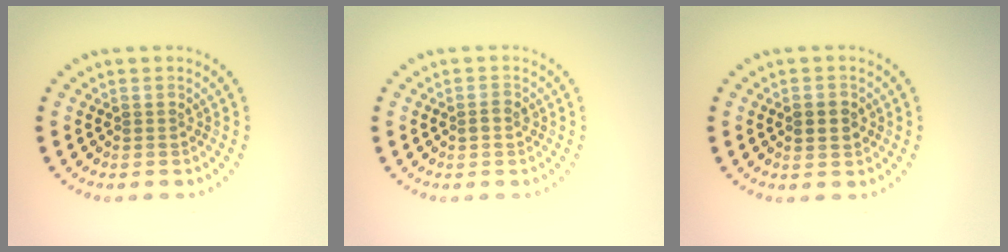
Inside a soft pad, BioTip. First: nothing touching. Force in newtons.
{"total": 0.9, "press": 0.9, "slide": 0.3}
{"total": 1.8, "press": 1.8, "slide": 0.1}